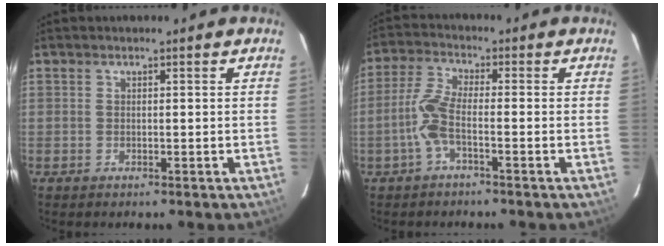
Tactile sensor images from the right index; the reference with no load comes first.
{"total": 5.7, "force": [-2.2, 1.0, 5.1], "torque": [-0.122, 0.007, -0.045]}